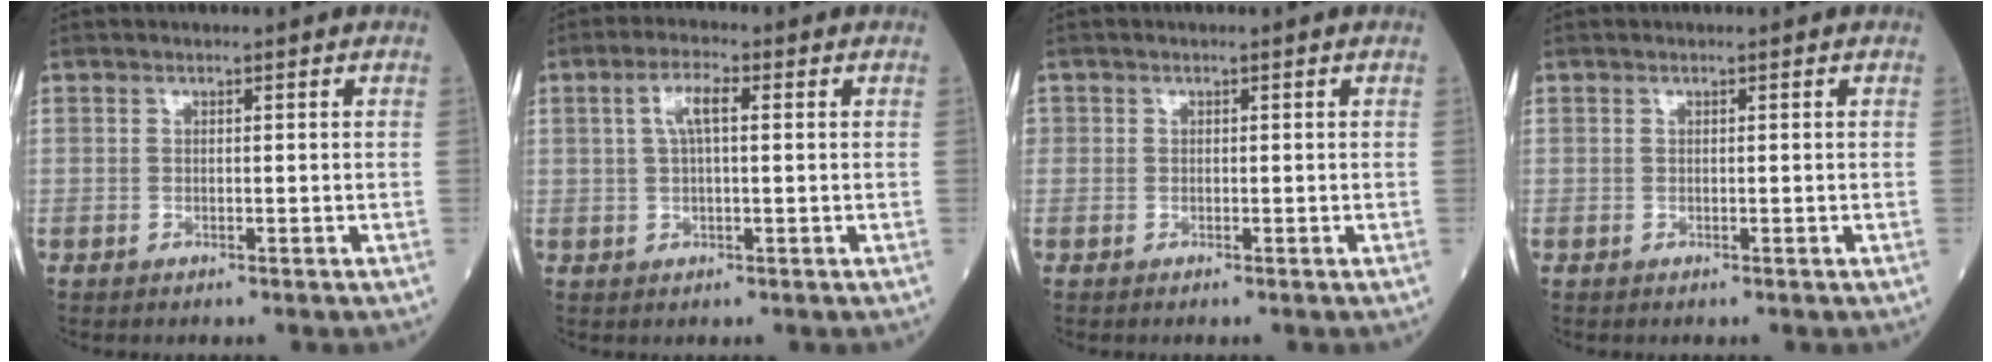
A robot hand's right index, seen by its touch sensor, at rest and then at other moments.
{"total": 4.2, "force": [1.1, 1.0, 3.9], "torque": [-0.080, 0.015, 0.022]}
{"total": 0.5, "force": [-0.2, 0.5, 0.0], "torque": [0.000, 0.004, -0.006]}
{"total": 0.0}